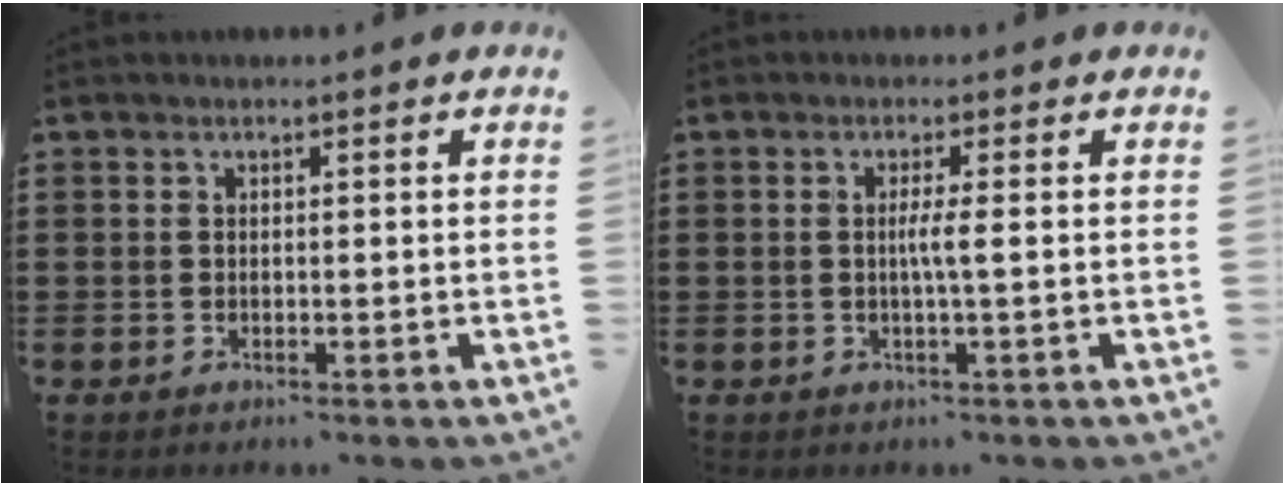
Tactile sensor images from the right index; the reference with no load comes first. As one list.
[{"total": 2.6, "force": [-0.1, -0.2, 2.6], "torque": [-0.047, -0.006, -0.006]}]